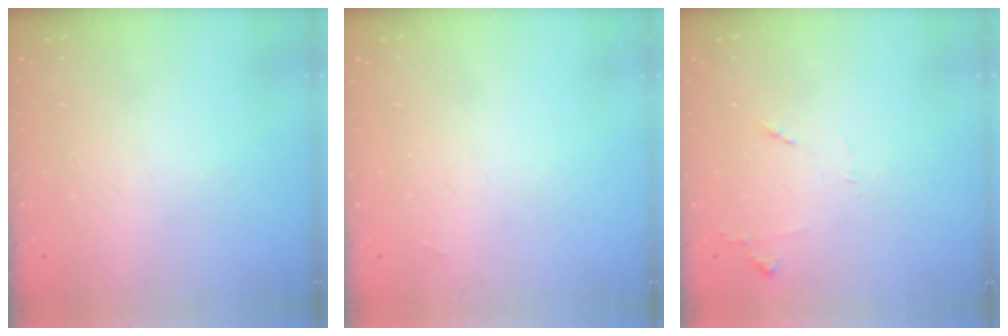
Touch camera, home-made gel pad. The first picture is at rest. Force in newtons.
{"total": 1.3, "press": 1.3, "slide": 0.2}
{"total": 6.8, "press": 6.8, "slide": 0.9}